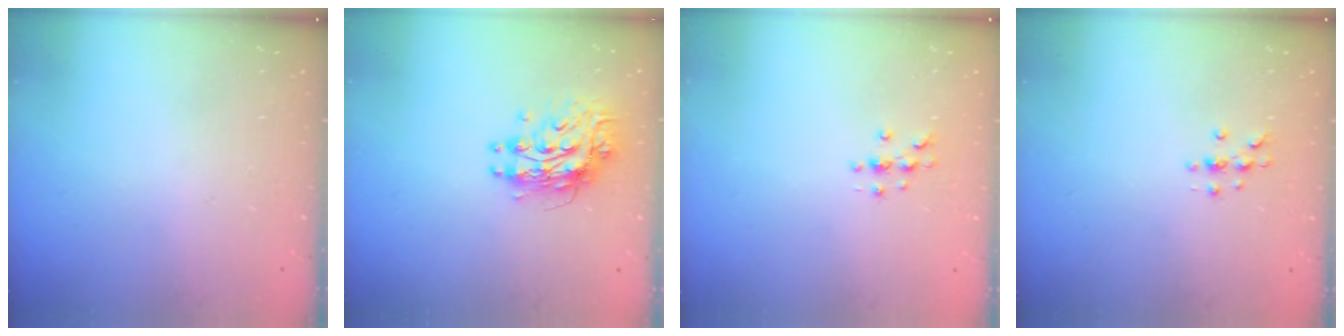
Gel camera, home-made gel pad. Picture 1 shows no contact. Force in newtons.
{"total": 9.7, "press": 9.6, "slide": 0.9}
{"total": 3.7, "press": 3.7, "slide": 0.4}
{"total": 4.2, "press": 4.2, "slide": 0.5}